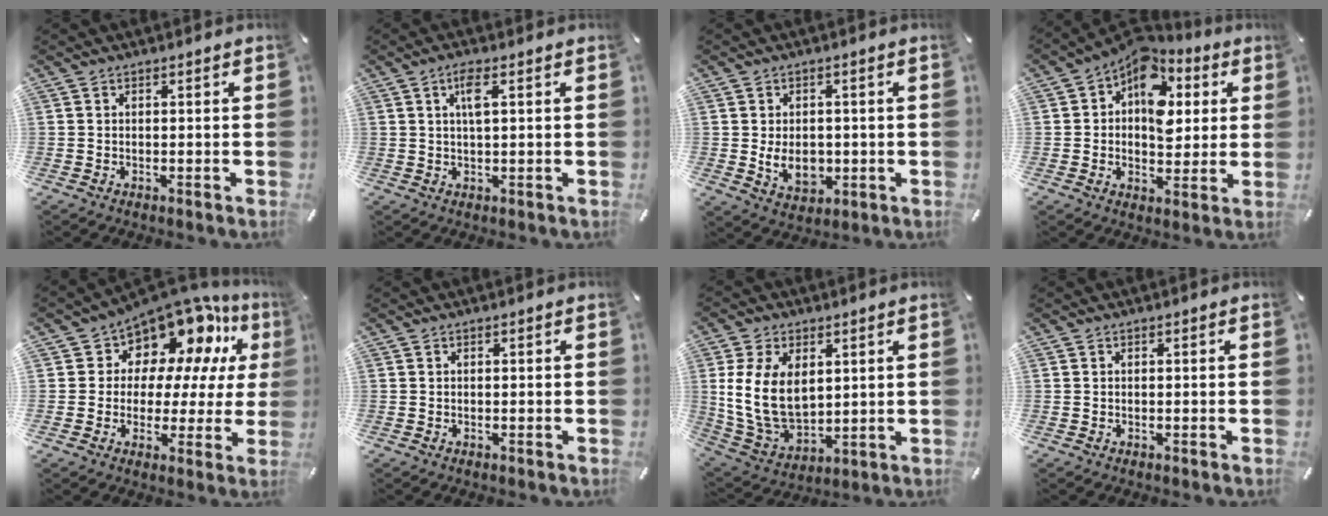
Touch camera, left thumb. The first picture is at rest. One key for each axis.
{"total": 4.3, "fx": 1.5, "fy": 1.0, "fz": 3.9, "tx": -0.082, "ty": 0.007, "tz": 0.023}
{"total": 7.2, "fx": -0.8, "fy": 5.5, "fz": 4.6, "tx": -0.077, "ty": -0.005, "tz": -0.016}
{"total": 13.2, "fx": 4.3, "fy": 9.4, "fz": 8.2, "tx": -0.120, "ty": -0.029, "tz": 0.077}
{"total": 13.0, "fx": 10.4, "fy": 6.7, "fz": 4.1, "tx": -0.075, "ty": -0.103, "tz": 0.185}
{"total": 0.0}
{"total": 13.3, "fx": 3.0, "fy": 9.4, "fz": 9.0, "tx": -0.203, "ty": -0.010, "tz": 0.054}
{"total": 0.0}